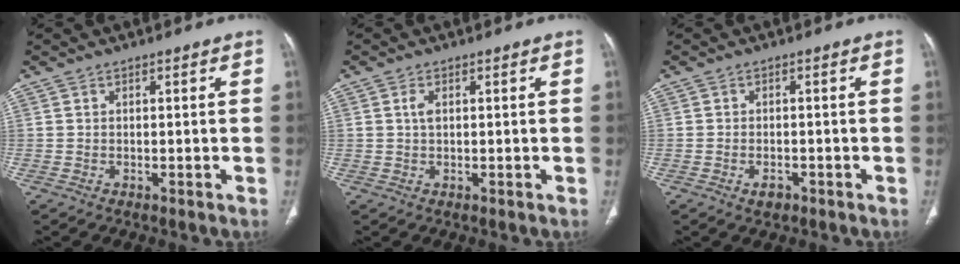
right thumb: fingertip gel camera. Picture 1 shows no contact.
{"total": 1.6, "force": [0.4, 0.9, 1.3], "torque": [-0.027, 0.004, 0.009]}
{"total": 2.1, "force": [-1.2, 1.3, 1.3], "torque": [-0.020, 0.006, -0.014]}